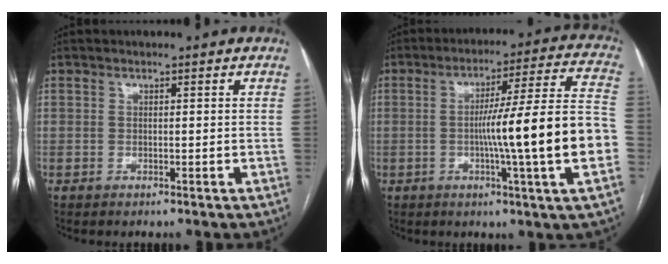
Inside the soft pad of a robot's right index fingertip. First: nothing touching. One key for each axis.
{"total": 17.7, "fx": -3.4, "fy": -1.3, "fz": 17.4, "tx": -0.247, "ty": 0.011, "tz": -0.056}